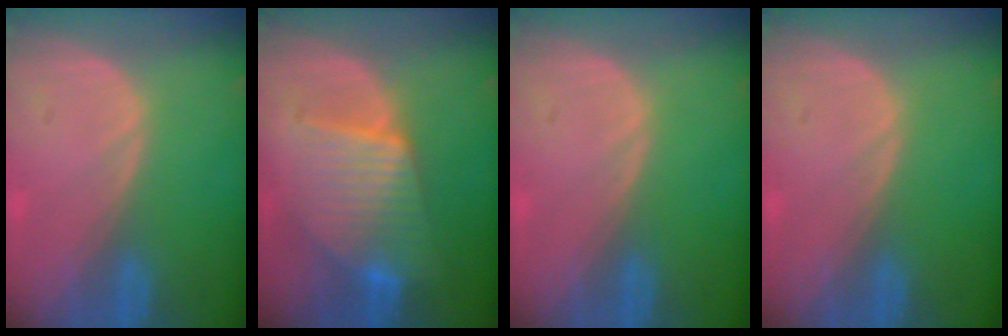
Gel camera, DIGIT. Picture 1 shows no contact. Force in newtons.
{"total": 7.9, "press": 7.9, "slide": 0.3}
{"total": 0.0}
{"total": 0.0}